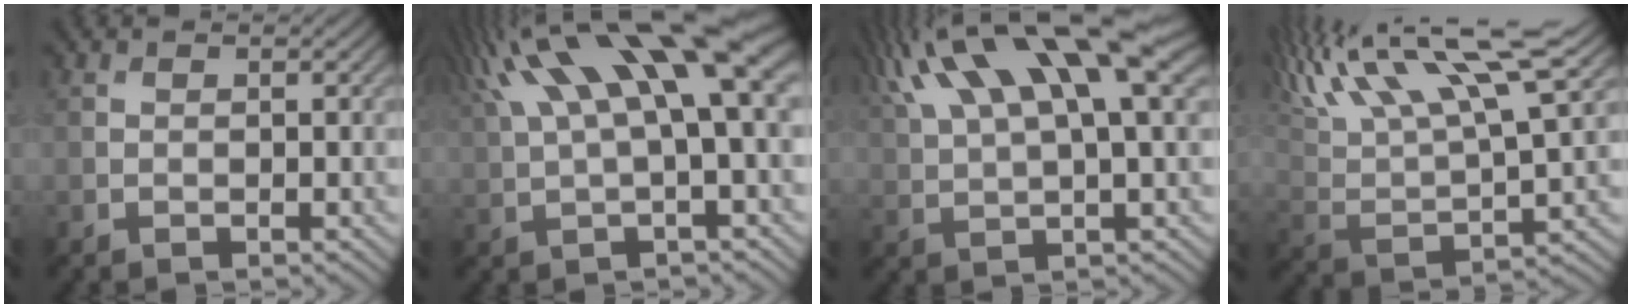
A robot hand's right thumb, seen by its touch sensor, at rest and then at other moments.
{"total": 14.4, "force": [6.1, 3.4, 12.6], "torque": [-0.251, 0.024, 0.120]}
{"total": 15.5, "force": [8.4, 4.2, 12.3], "torque": [-0.261, 0.024, 0.156]}
{"total": 17.4, "force": [11.1, 5.0, 12.5], "torque": [-0.260, 0.023, 0.193]}